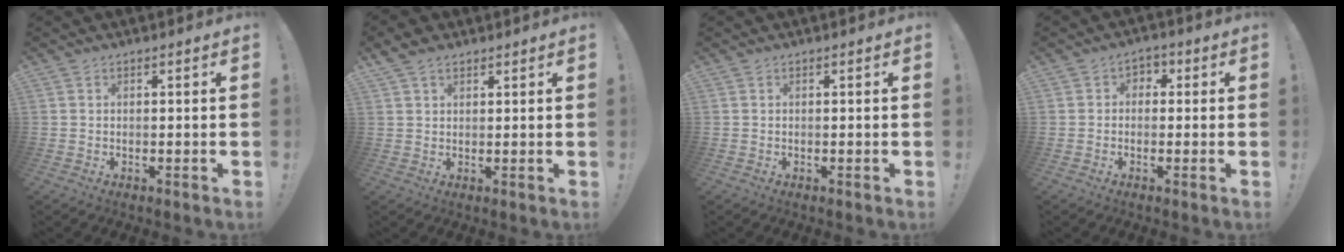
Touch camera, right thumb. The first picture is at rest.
{"total": 3.8, "force": [2.7, 2.2, 1.4], "torque": [-0.020, -0.009, 0.050]}
{"total": 0.0}
{"total": 3.0, "force": [-1.2, 2.5, 1.3], "torque": [-0.023, 0.011, -0.022]}